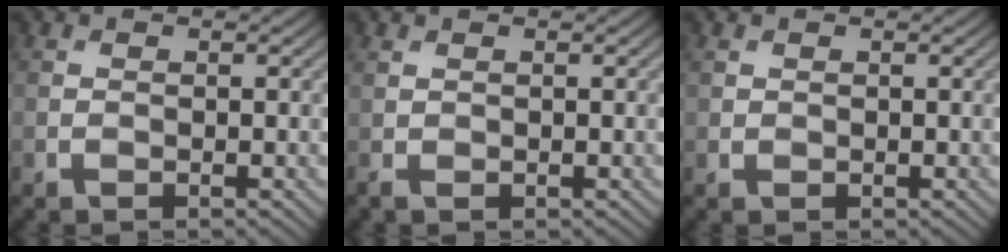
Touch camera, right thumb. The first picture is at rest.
{"total": 0.7, "force": [0.1, 0.4, 0.6], "torque": [-0.021, 0.000, 0.006]}
{"total": 0.8, "force": [0.5, 0.7, 0.1], "torque": [-0.003, -0.003, 0.012]}